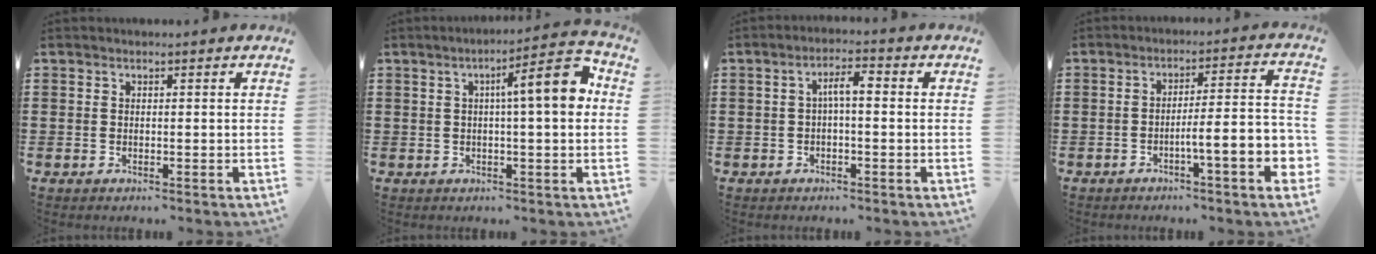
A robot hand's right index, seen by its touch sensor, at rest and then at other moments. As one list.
[{"total": 8.8, "force": [1.6, 1.3, 8.5], "torque": [-0.130, -0.006, 0.014]}, {"total": 3.5, "force": [-0.1, 0.9, 3.4], "torque": [-0.065, 0.012, -0.006]}, {"total": 7.9, "force": [-3.1, 0.8, 7.3], "torque": [-0.120, -0.006, -0.055]}]